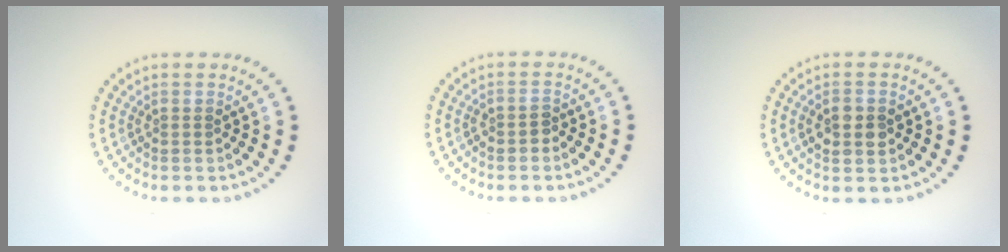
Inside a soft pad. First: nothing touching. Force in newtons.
{"total": 1.2, "press": 1.1, "slide": 0.4}
{"total": 2.9, "press": 2.9, "slide": 0.1}